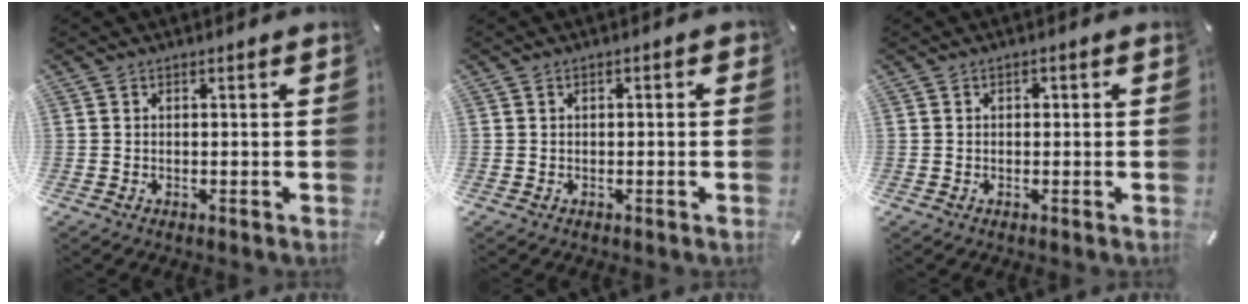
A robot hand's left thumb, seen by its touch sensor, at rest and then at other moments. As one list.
[{"total": 1.3, "force": [-0.2, 0.7, 1.0], "torque": [-0.017, 0.004, -0.004]}, {"total": 1.1, "force": [0.1, 0.8, 0.7], "torque": [-0.015, 0.007, -0.001]}]